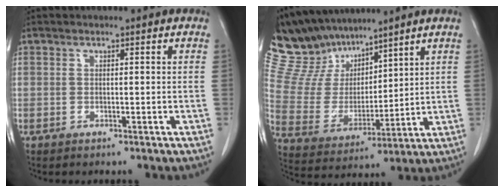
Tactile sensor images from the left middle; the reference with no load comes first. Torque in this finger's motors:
{"motor_torque": [0.17, -0.17, -0.03, -0.10]}